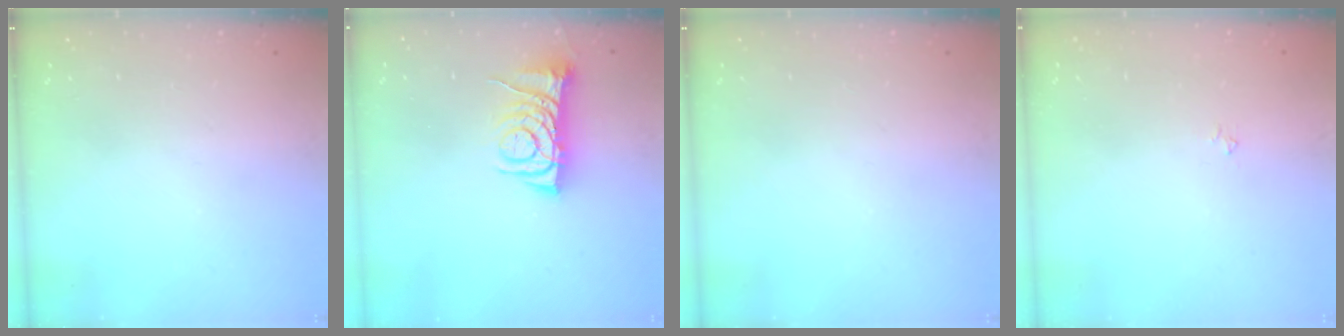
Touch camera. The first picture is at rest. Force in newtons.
{"total": 8.1, "press": 8.1, "slide": 0.9}
{"total": 0.0}
{"total": 2.4, "press": 2.3, "slide": 0.5}